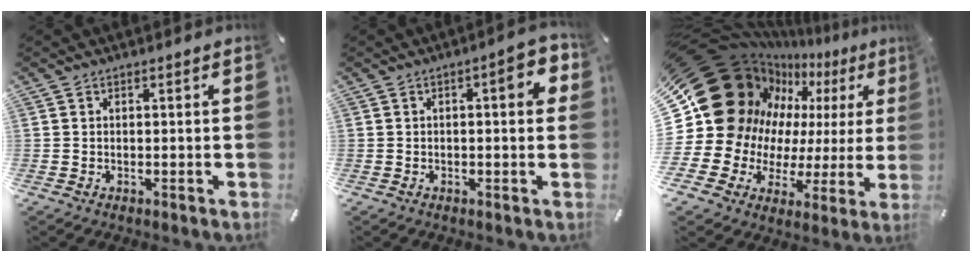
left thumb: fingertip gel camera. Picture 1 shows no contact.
{"total": 6.5, "force": [1.1, 2.3, 6.0], "torque": [-0.071, -0.003, 0.011]}
{"total": 21.9, "force": [8.8, 16.3, 11.7], "torque": [-0.177, -0.088, 0.192]}